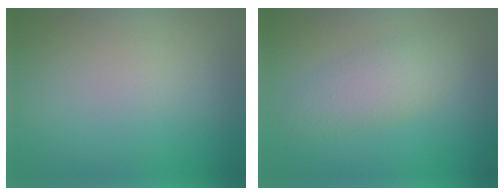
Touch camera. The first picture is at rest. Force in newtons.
{"total": 3.3, "press": 3.3, "slide": 0.2}